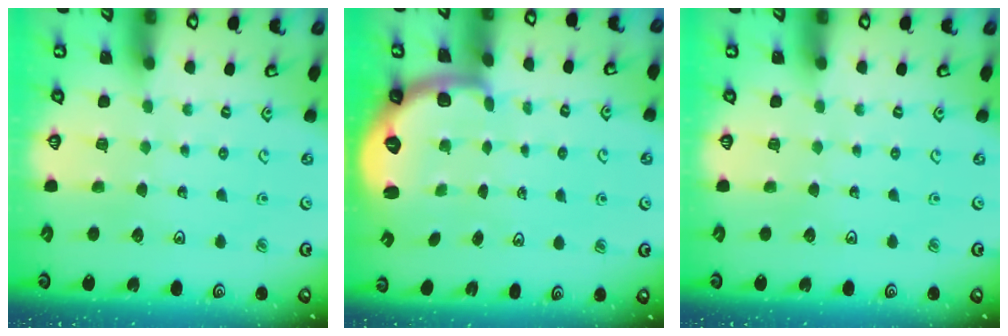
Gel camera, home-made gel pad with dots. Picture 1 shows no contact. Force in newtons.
{"total": 2.0, "press": 1.6, "slide": 1.2}
{"total": 0.0}